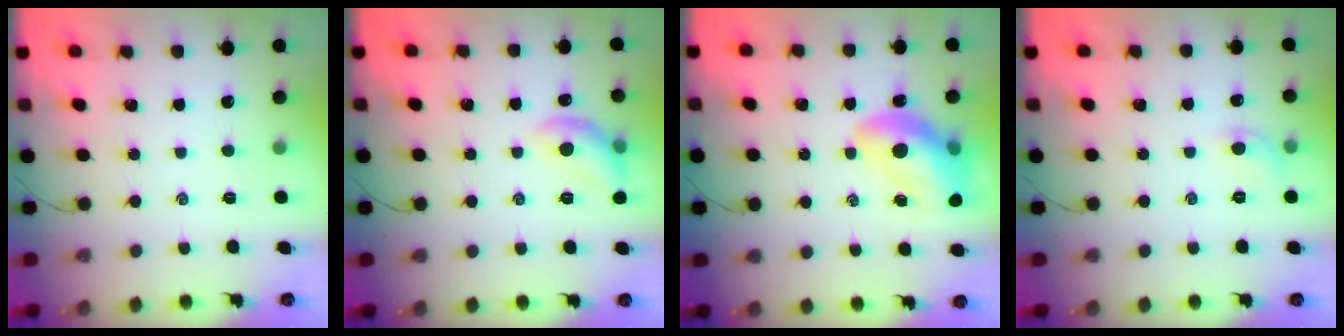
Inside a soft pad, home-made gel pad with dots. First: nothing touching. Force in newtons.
{"total": 9.5, "press": 9.5, "slide": 0.7}
{"total": 15.7, "press": 15.2, "slide": 3.9}
{"total": 5.7, "press": 5.5, "slide": 1.5}